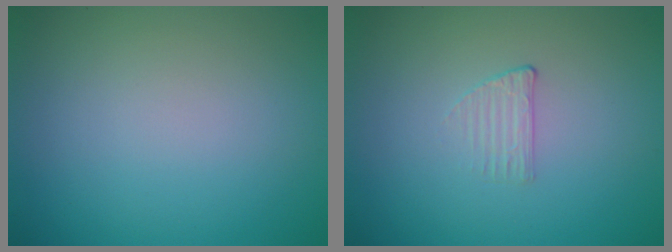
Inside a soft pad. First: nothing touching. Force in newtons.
{"total": 1.0, "press": 0.3, "slide": 1.0}